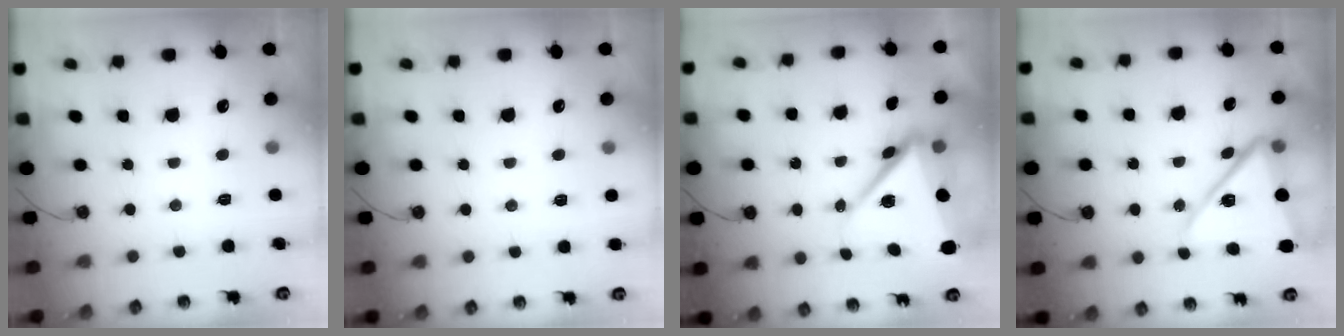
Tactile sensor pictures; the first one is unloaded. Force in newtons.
{"total": 3.5, "press": 3.5, "slide": 0.7}
{"total": 12.0, "press": 11.9, "slide": 1.6}
{"total": 13.5, "press": 13.5, "slide": 0.8}